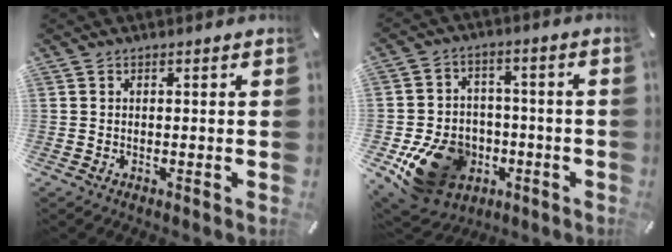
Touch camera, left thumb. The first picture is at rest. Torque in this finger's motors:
{"motor_torque": [1.54, 2.84, 0.51, 0.07, 0.35]}